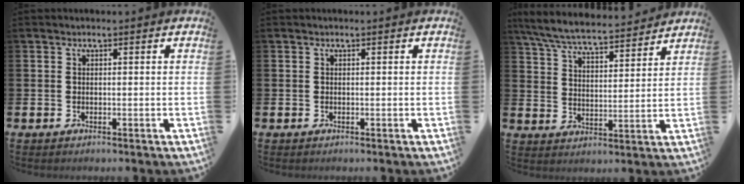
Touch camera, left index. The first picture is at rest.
{"total": 0.0}
{"total": 7.0, "force": [6.6, 0.9, 2.2], "torque": [-0.066, -0.044, 0.115]}